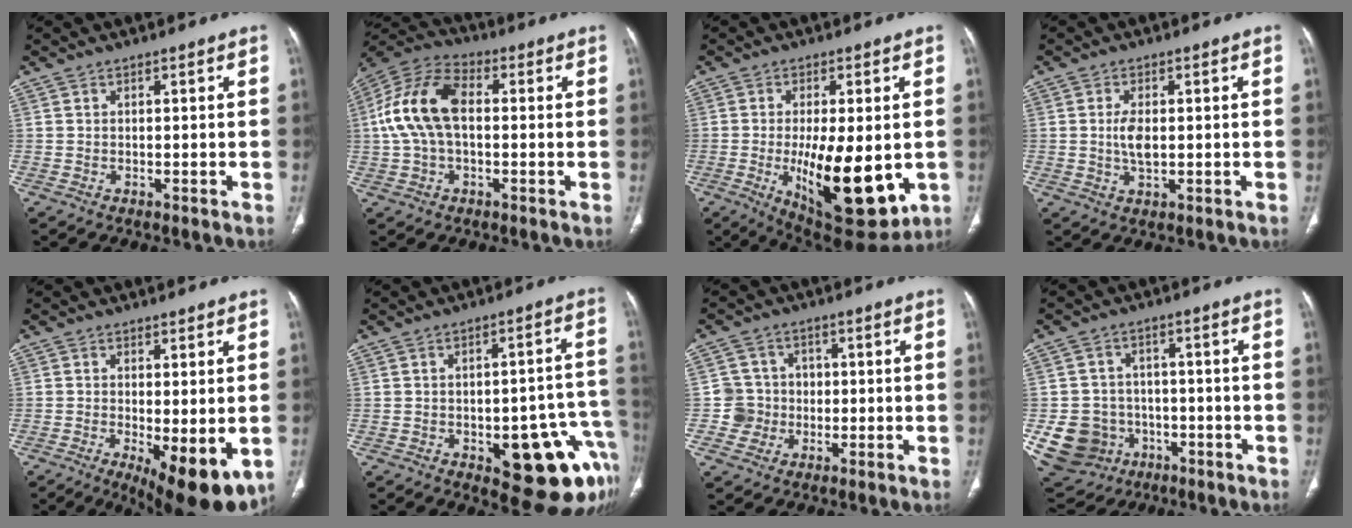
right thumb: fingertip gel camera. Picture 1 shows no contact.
{"total": 14.0, "force": [0.8, 8.3, 11.2], "torque": [-0.229, 0.035, 0.005]}
{"total": 17.9, "force": [-3.1, 6.9, 16.2], "torque": [-0.246, -0.028, -0.026]}
{"total": 4.0, "force": [0.1, 2.0, 3.5], "torque": [-0.069, -0.003, 0.003]}
{"total": 11.6, "force": [-3.2, 4.0, 10.4], "torque": [-0.144, -0.026, -0.035]}
{"total": 17.2, "force": [-6.6, 7.3, 14.1], "torque": [-0.107, 0.041, -0.064]}
{"total": 5.6, "force": [-0.8, 5.6, 0.1], "torque": [0.037, 0.017, -0.021]}
{"total": 12.8, "force": [-3.7, 11.4, 4.3], "torque": [-0.088, 0.025, -0.041]}